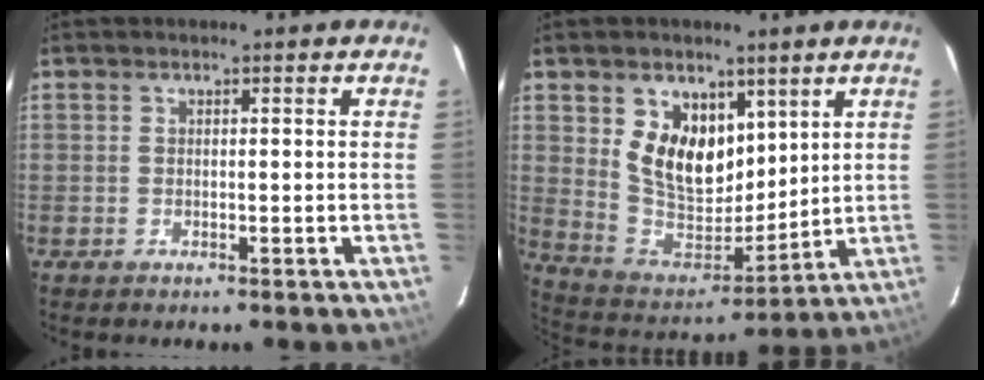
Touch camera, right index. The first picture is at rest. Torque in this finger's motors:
{"motor_torque": [0.51, 0.31, 0.58, 0.14]}